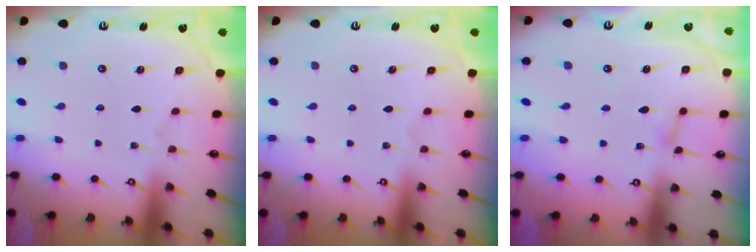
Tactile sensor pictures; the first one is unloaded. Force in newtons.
{"total": 0.0}
{"total": 2.4, "press": 2.4, "slide": 0.2}